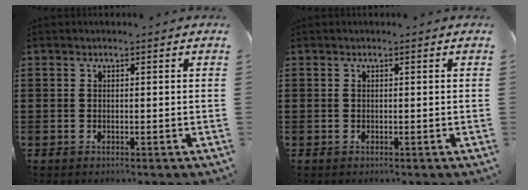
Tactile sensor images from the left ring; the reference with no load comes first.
{"total": 0.0}